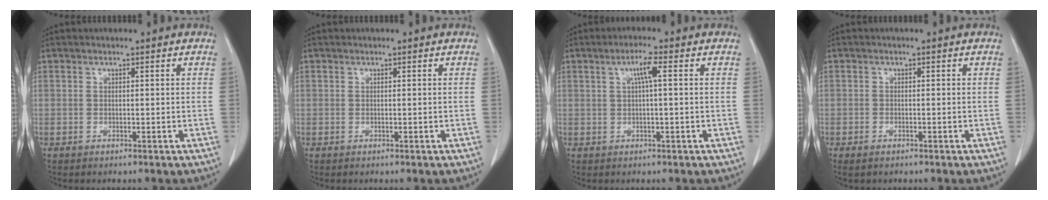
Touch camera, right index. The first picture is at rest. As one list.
[{"total": 0.0}, {"total": 3.4, "force": [0.9, 0.4, 3.2], "torque": [-0.064, 0.008, 0.017]}, {"total": 2.0, "force": [-1.1, 1.1, 1.2], "torque": [-0.028, -0.001, -0.012]}]